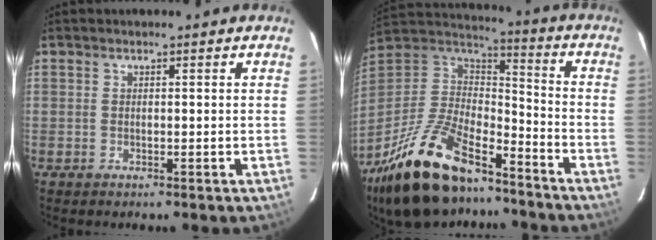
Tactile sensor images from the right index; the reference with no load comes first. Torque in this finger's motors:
{"motor_torque": [0.73, -0.88, 0.93, 0.21]}